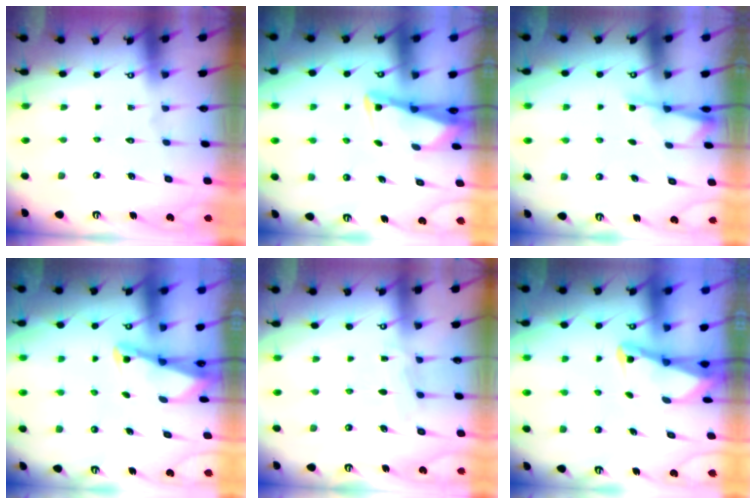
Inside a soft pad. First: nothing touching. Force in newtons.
{"total": 3.7, "press": 3.7, "slide": 0.4}
{"total": 2.4, "press": 2.4, "slide": 0.4}
{"total": 2.2, "press": 2.2, "slide": 0.3}
{"total": 4.9, "press": 4.9, "slide": 0.3}
{"total": 2.2, "press": 2.2, "slide": 0.3}